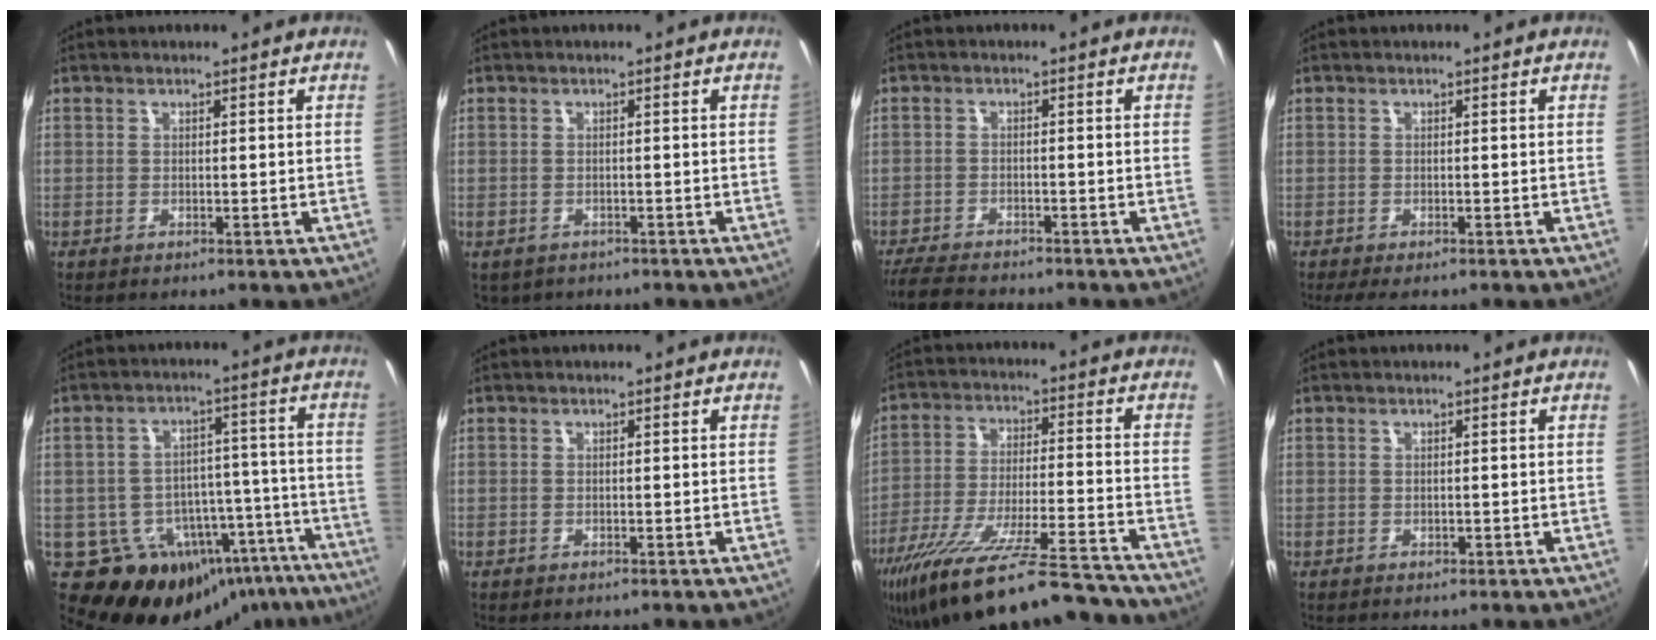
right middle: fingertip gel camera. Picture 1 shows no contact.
{"total": 2.6, "force": [-1.5, 1.8, 1.0], "torque": [-0.025, -0.009, -0.017]}
{"total": 6.9, "force": [-6.4, 1.3, 2.4], "torque": [-0.074, -0.019, -0.111]}
{"total": 3.2, "force": [-2.3, 1.0, 2.0], "torque": [-0.038, -0.019, -0.035]}
{"total": 20.3, "force": [-14.0, 12.6, 7.6], "torque": [-0.132, 0.040, -0.166]}
{"total": 0.0}
{"total": 23.5, "force": [-19.9, 2.9, 12.1], "torque": [-0.226, -0.056, -0.316]}
{"total": 0.0}